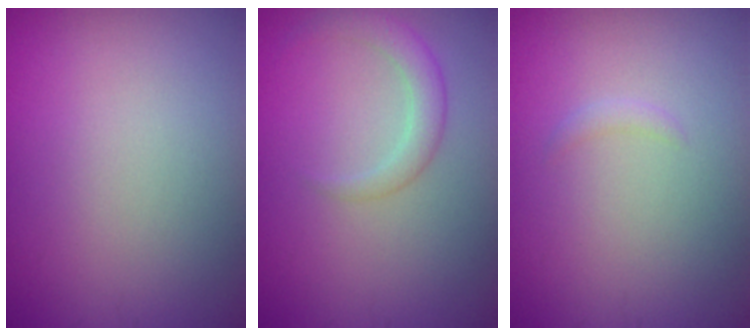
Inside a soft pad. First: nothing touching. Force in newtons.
{"total": 2.3, "press": 2.2, "slide": 0.1}
{"total": 0.6, "press": 0.6, "slide": 0.1}